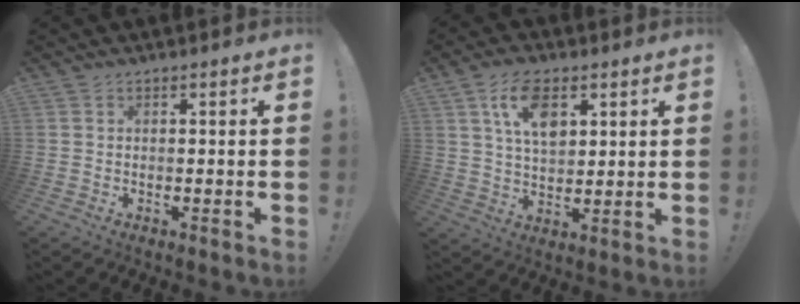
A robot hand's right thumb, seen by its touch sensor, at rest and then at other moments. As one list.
[{"total": 11.4, "force": [4.9, 6.6, 8.0], "torque": [-0.133, 0.001, 0.091]}]